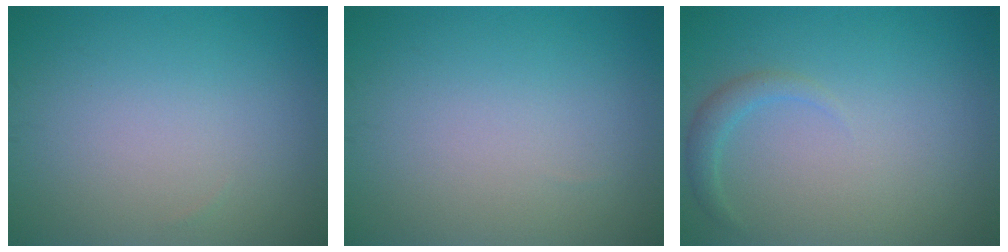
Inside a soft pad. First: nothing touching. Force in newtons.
{"total": 0.0}
{"total": 1.5, "press": 1.5, "slide": 0.2}